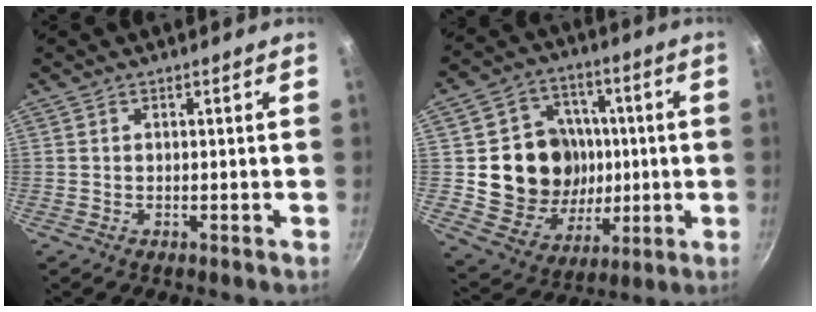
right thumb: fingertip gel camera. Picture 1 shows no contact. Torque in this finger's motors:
{"motor_torque": [1.14, 3.40, 0.71, -0.76, 0.10]}